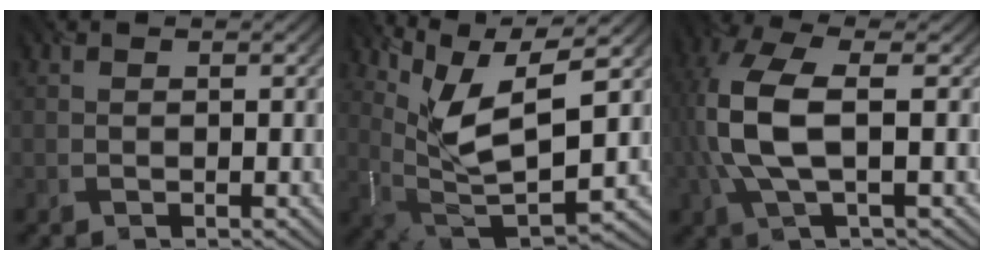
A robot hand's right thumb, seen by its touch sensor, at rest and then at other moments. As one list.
[{"total": 9.8, "force": [4.6, 3.3, 8.0], "torque": [-0.177, 0.005, 0.095]}, {"total": 7.6, "force": [0.3, 2.9, 7.0], "torque": [-0.177, 0.013, 0.003]}]